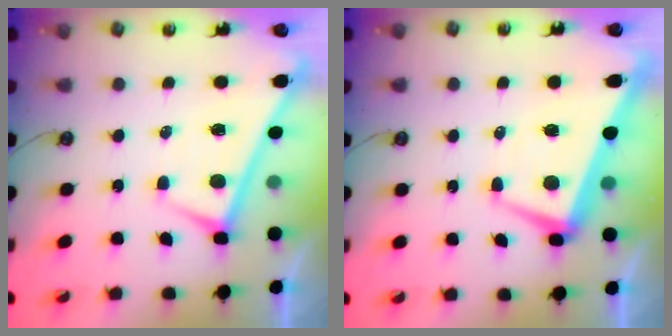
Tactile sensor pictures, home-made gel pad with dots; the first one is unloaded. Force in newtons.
{"total": 1.9, "press": 1.5, "slide": 1.2}